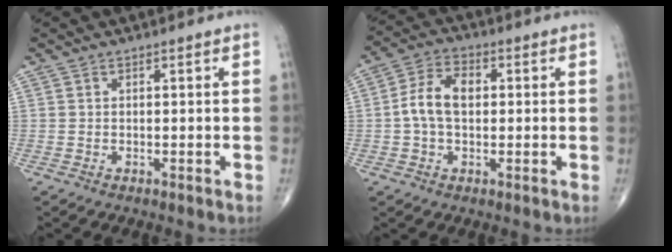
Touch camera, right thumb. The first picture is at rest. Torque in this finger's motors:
{"motor_torque": [0.75, 0.73, 0.91, -0.14, 0.30]}